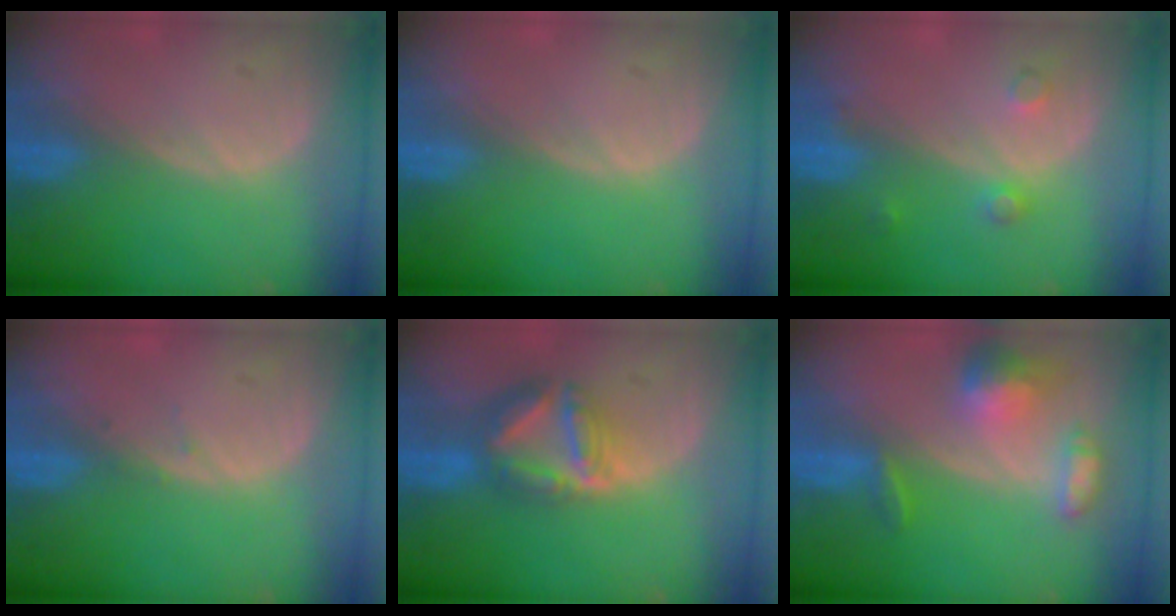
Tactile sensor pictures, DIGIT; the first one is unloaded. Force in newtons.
{"total": 0.0}
{"total": 2.3, "press": 2.3, "slide": 0.2}
{"total": 0.7, "press": 0.4, "slide": 0.5}
{"total": 8.0, "press": 6.9, "slide": 4.0}
{"total": 7.0, "press": 6.5, "slide": 2.6}